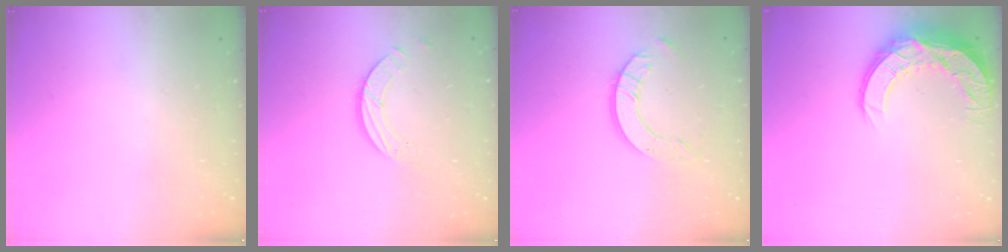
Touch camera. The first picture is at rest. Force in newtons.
{"total": 3.9, "press": 3.9, "slide": 0.4}
{"total": 6.9, "press": 6.8, "slide": 0.7}
{"total": 12.6, "press": 12.6, "slide": 0.7}